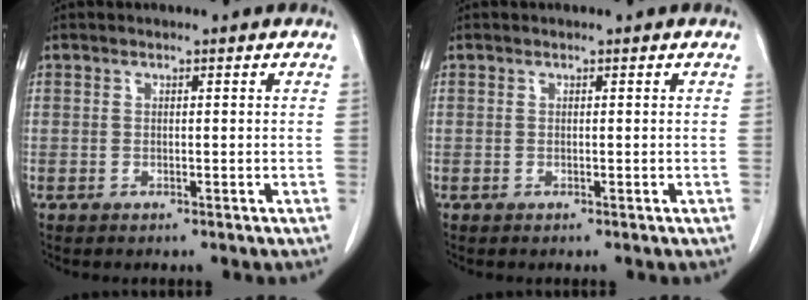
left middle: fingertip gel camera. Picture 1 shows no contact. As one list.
[{"total": 0.0}]